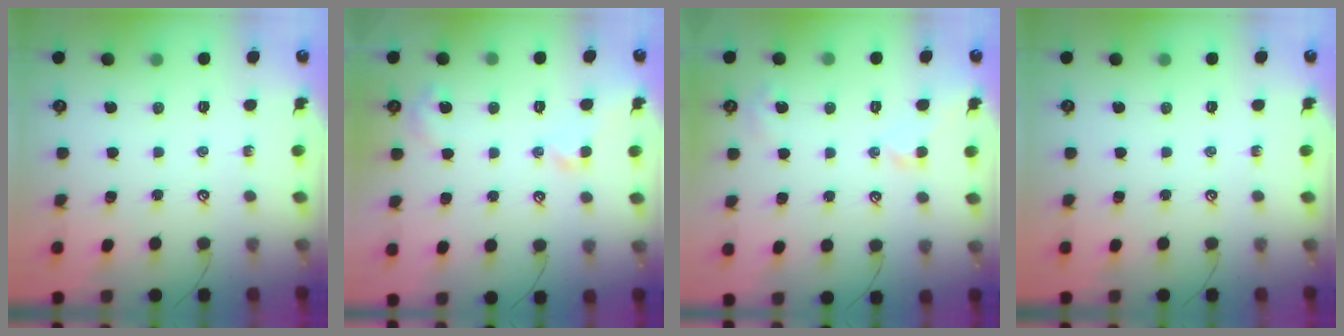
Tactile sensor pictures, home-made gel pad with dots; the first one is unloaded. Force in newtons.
{"total": 4.4, "press": 4.3, "slide": 0.7}
{"total": 1.7, "press": 1.6, "slide": 0.6}
{"total": 0.0}